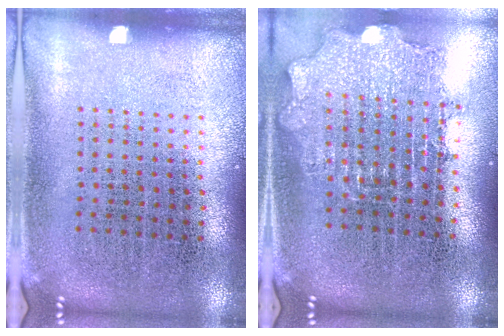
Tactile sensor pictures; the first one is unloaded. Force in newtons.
{"total": 1.8, "press": 1.4, "slide": 1.0}